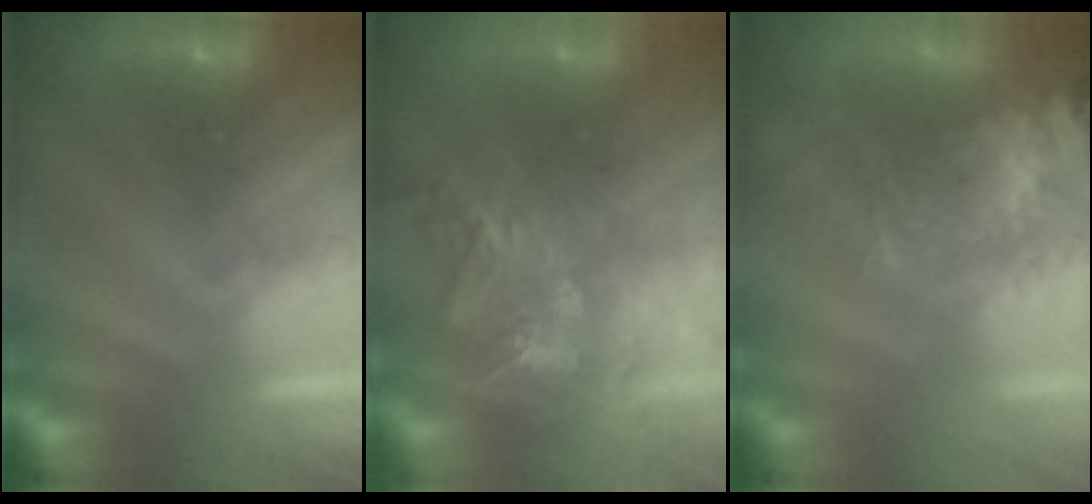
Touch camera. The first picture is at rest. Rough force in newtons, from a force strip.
{"total": 8.0}
{"total": 7.5}